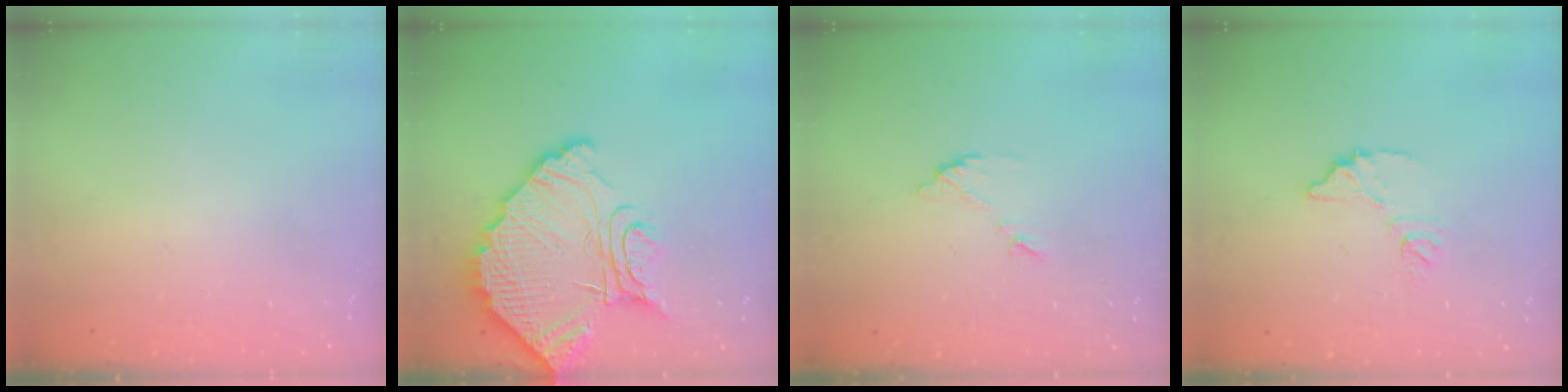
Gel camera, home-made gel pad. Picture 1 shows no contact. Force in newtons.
{"total": 15.5, "press": 15.4, "slide": 1.6}
{"total": 7.2, "press": 7.2, "slide": 0.2}
{"total": 8.5, "press": 8.4, "slide": 0.3}